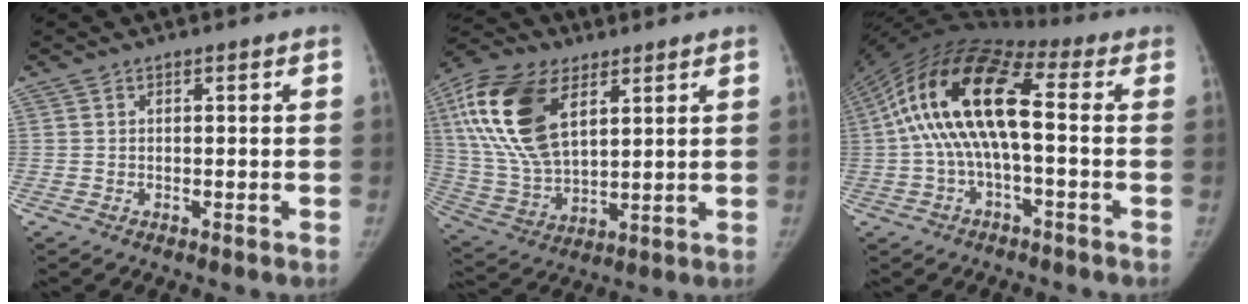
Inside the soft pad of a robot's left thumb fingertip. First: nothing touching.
{"total": 20.4, "force": [7.7, 11.2, 15.2], "torque": [-0.300, -0.017, 0.146]}
{"total": 18.0, "force": [0.3, 7.6, 16.3], "torque": [-0.324, 0.051, -0.006]}